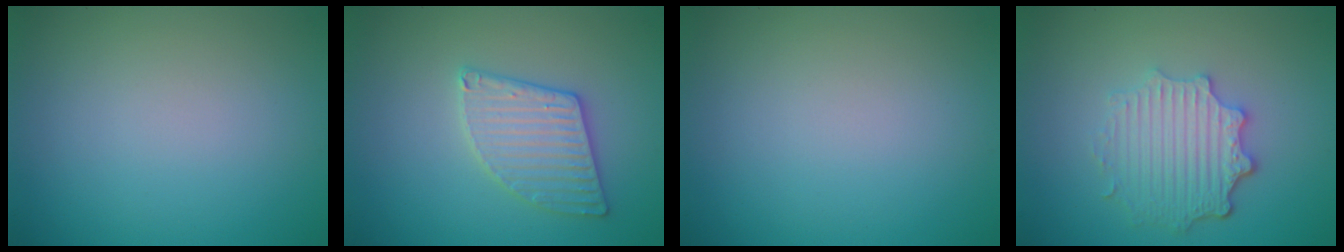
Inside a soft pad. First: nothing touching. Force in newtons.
{"total": 3.2, "press": 3.2, "slide": 0.1}
{"total": 0.0}
{"total": 4.5, "press": 3.5, "slide": 2.8}